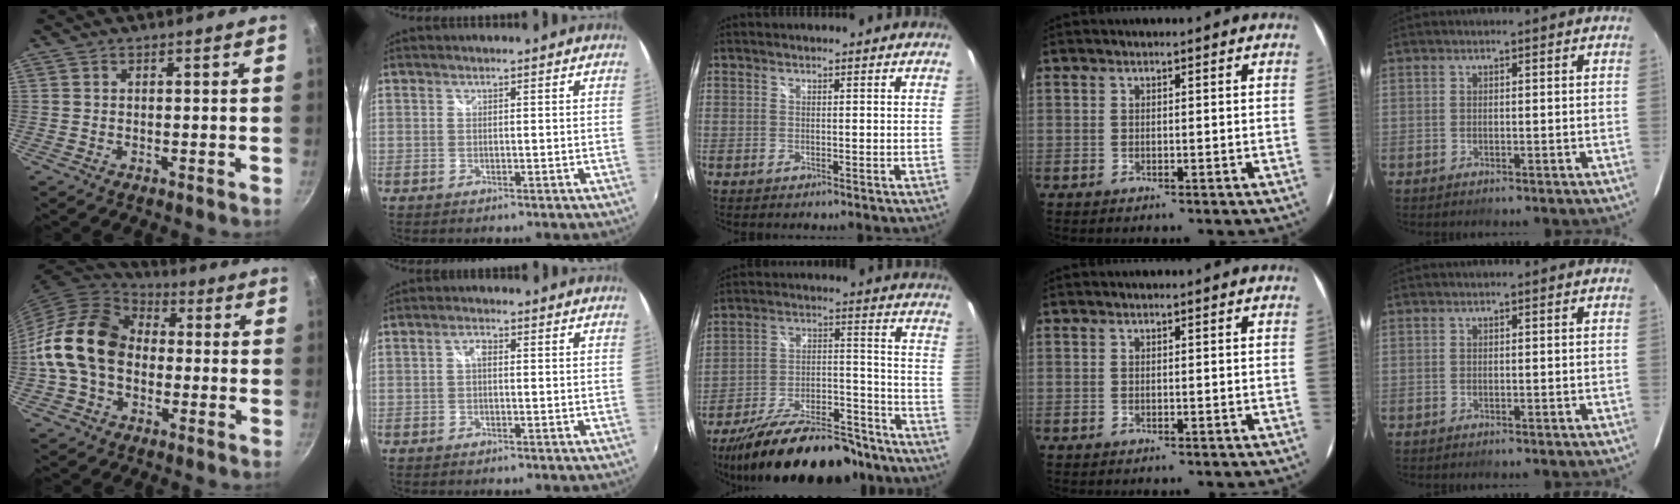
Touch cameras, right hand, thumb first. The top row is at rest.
{"thumb": {"total": 16.2, "force": [-1.0, 12.1, 10.7], "torque": [-0.170, 0.038, -0.034]}, "index": {"total": 1.6, "force": [0.0, 0.9, 1.4], "torque": [-0.026, 0.007, -0.004]}, "middle": {"total": 24.9, "force": [-19.6, 8.4, 12.9], "torque": [-0.224, -0.002, -0.283]}}